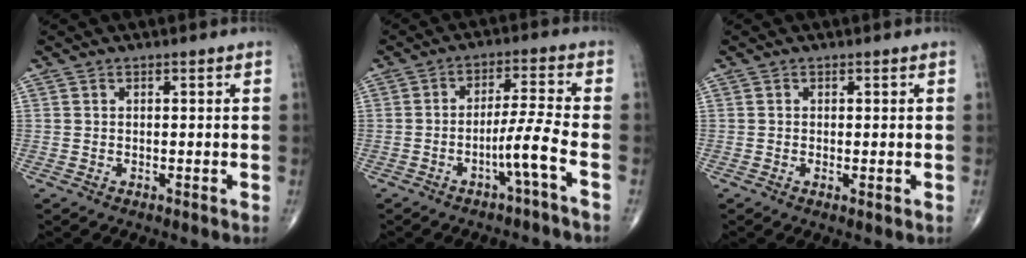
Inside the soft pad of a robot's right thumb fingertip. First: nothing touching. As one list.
[{"total": 5.9, "force": [-2.9, -1.0, 5.0], "torque": [-0.102, 0.024, -0.052]}, {"total": 0.8, "force": [-0.1, 0.1, 0.8], "torque": [-0.017, -0.005, -0.003]}]